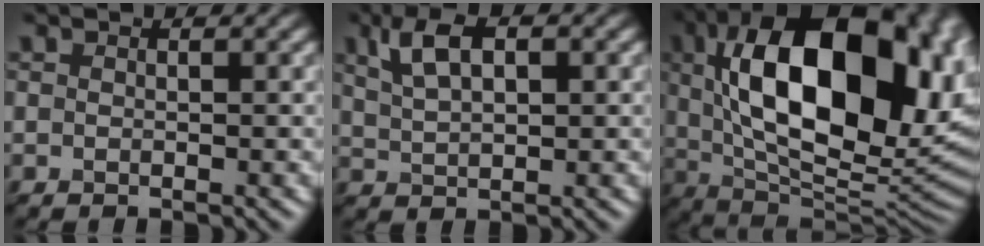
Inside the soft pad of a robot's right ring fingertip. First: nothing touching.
{"total": 2.6, "force": [1.6, 0.6, 2.0], "torque": [-0.067, 0.007, 0.060]}
{"total": 18.8, "force": [4.7, 9.6, 15.5], "torque": [-0.273, 0.012, 0.111]}